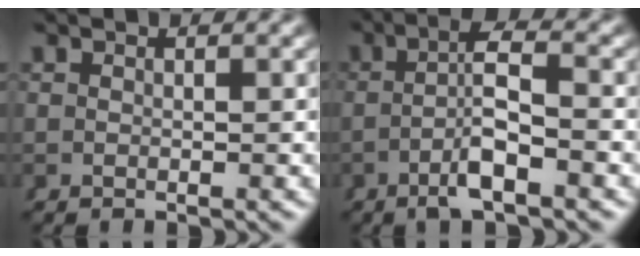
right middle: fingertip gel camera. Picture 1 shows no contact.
{"total": 4.4, "force": [-0.6, 0.6, 4.3], "torque": [-0.062, 0.008, -0.012]}